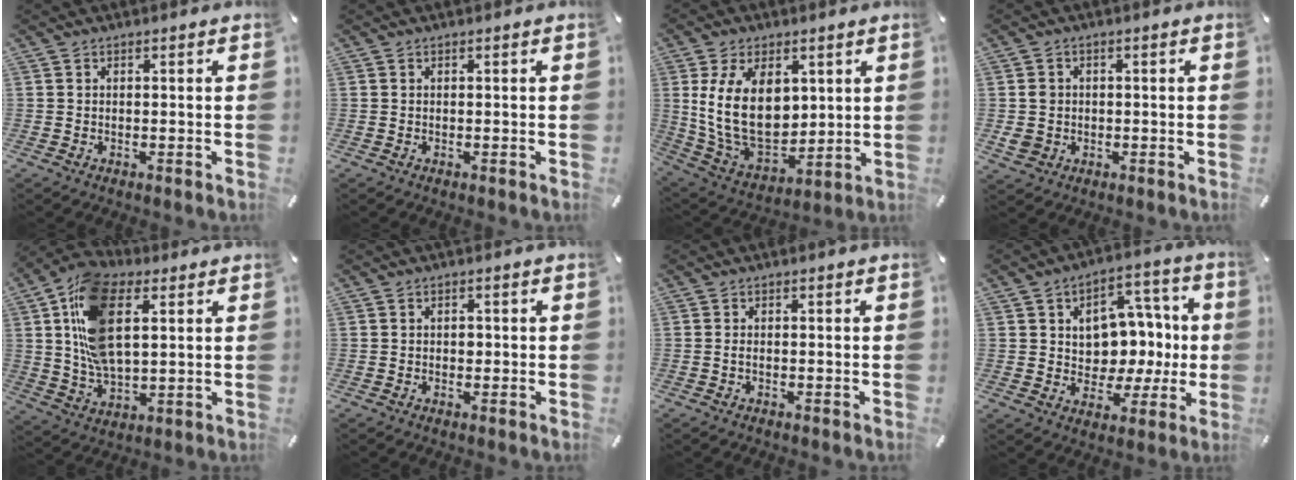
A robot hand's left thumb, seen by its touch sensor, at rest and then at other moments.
{"total": 0.0}
{"total": 17.2, "force": [3.4, 11.7, 12.2], "torque": [-0.249, -0.020, 0.064]}
{"total": 3.9, "force": [-0.2, 3.8, 0.9], "torque": [-0.020, 0.001, -0.004]}
{"total": 16.7, "force": [5.4, 9.7, 12.5], "torque": [-0.282, -0.005, 0.095]}
{"total": 0.6, "force": [0.0, 0.5, 0.3], "torque": [-0.007, 0.000, -0.001]}
{"total": 0.7, "force": [-0.2, 0.2, 0.6], "torque": [-0.013, -0.002, -0.004]}
{"total": 10.9, "force": [1.1, 9.9, 4.6], "torque": [-0.049, -0.021, 0.026]}